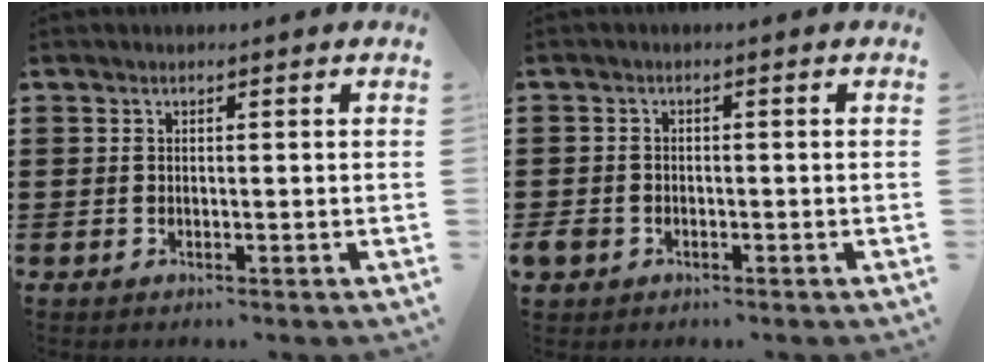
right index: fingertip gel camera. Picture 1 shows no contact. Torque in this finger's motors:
{"motor_torque": [1.01, 1.01, 0.15, 0.02]}